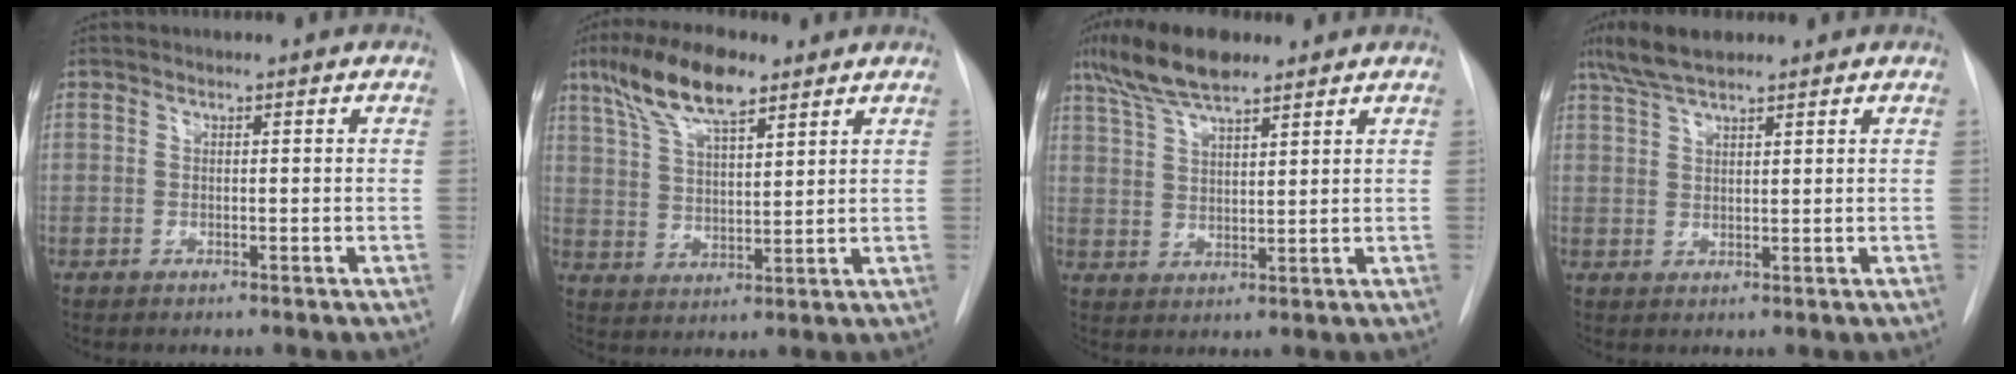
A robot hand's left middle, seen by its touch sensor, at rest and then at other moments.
{"total": 11.1, "force": [7.3, 2.9, 7.8], "torque": [-0.153, 0.021, 0.138]}
{"total": 9.5, "force": [7.2, 2.2, 5.9], "torque": [-0.117, 0.015, 0.132]}
{"total": 6.0, "force": [4.7, 1.2, 3.5], "torque": [-0.074, 0.017, 0.090]}